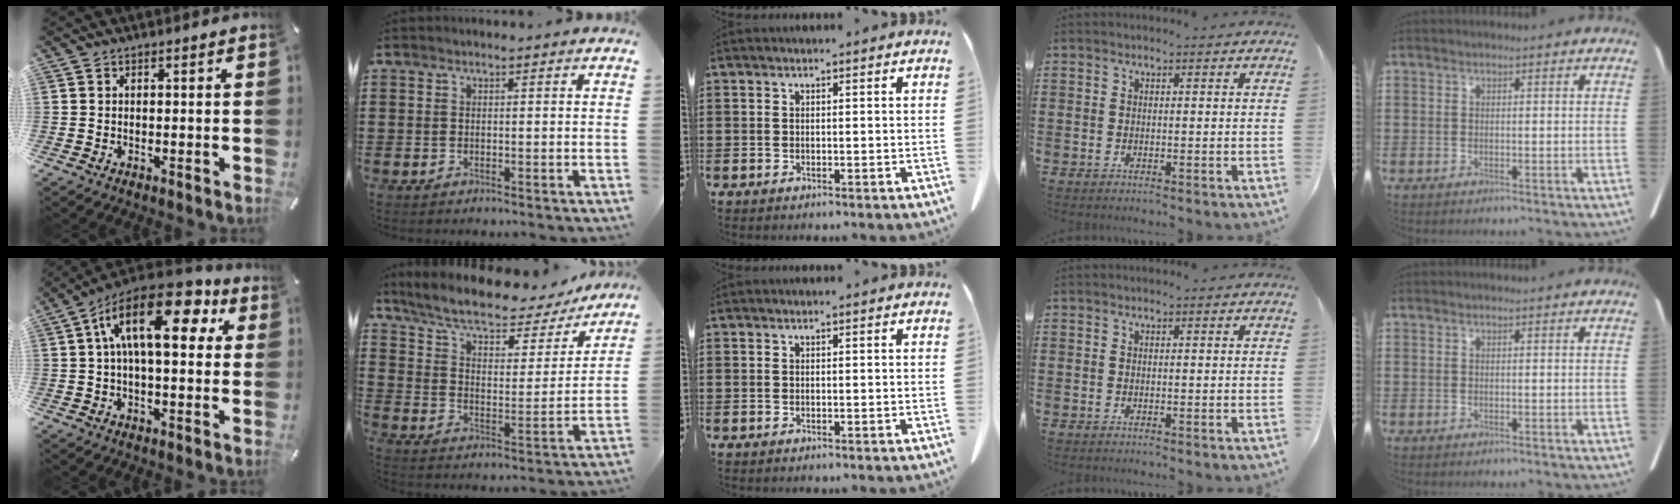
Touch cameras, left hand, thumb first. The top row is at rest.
{"thumb": {"total": 18.5, "force": [6.3, 8.8, 15.0], "torque": [-0.266, -0.031, 0.096]}, "index": {"total": 7.7, "force": [6.4, 1.9, 3.9], "torque": [-0.103, -0.031, 0.106]}}